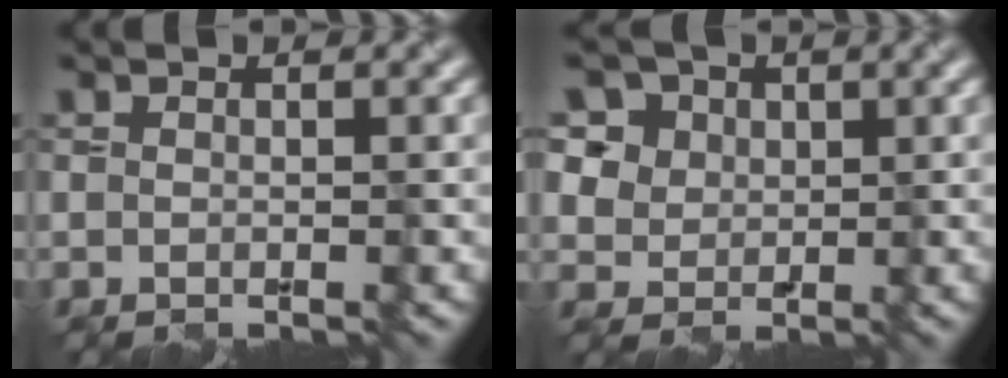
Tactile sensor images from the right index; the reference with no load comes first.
{"total": 9.8, "force": [5.3, 7.2, 4.1], "torque": [-0.101, 0.020, 0.078]}